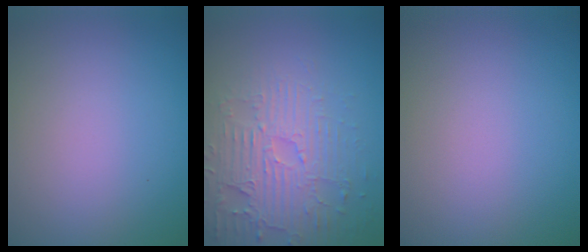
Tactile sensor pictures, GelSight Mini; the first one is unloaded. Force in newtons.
{"total": 4.1, "press": 3.8, "slide": 1.5}
{"total": 0.0}